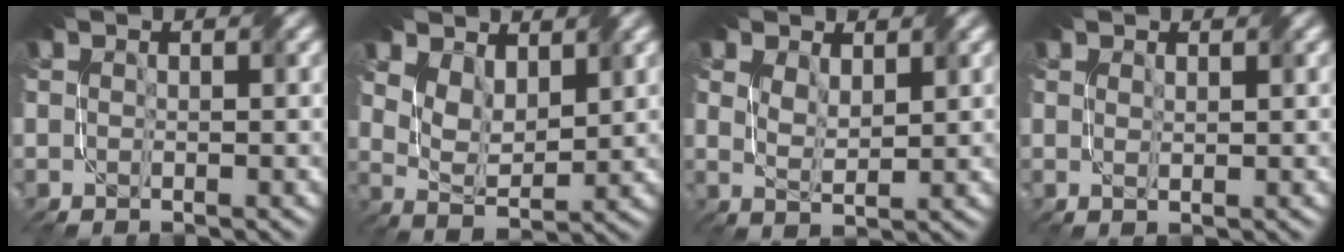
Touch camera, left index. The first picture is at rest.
{"total": 3.8, "force": [2.5, 2.2, 2.0], "torque": [-0.050, -0.005, 0.043]}
{"total": 2.2, "force": [1.3, 1.2, 1.2], "torque": [-0.032, -0.001, 0.028]}
{"total": 0.5, "force": [0.5, 0.1, 0.2], "torque": [-0.007, -0.002, 0.011]}